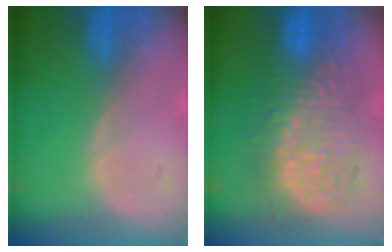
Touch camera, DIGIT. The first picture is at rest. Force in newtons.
{"total": 12.7, "press": 12.7, "slide": 1.3}